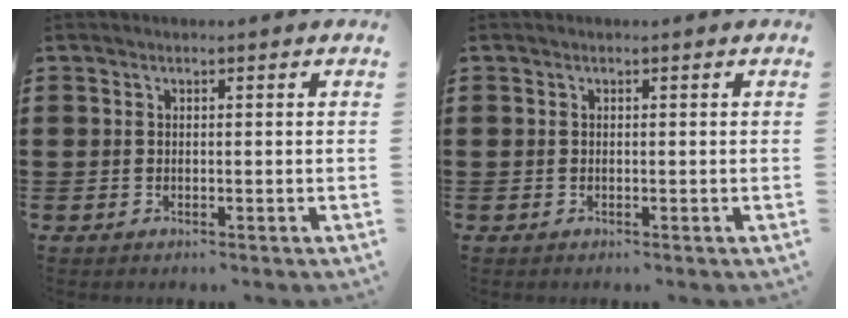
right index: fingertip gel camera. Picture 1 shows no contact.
{"total": 0.0}